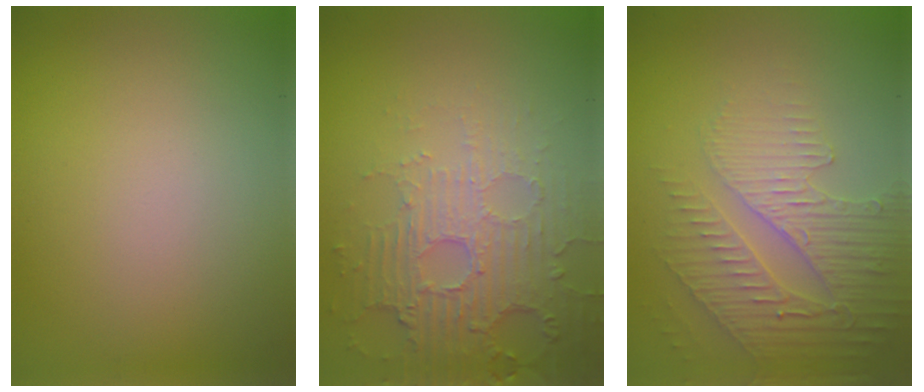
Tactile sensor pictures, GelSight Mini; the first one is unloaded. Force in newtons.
{"total": 5.5, "press": 3.7, "slide": 4.0}
{"total": 3.9, "press": 3.7, "slide": 1.2}